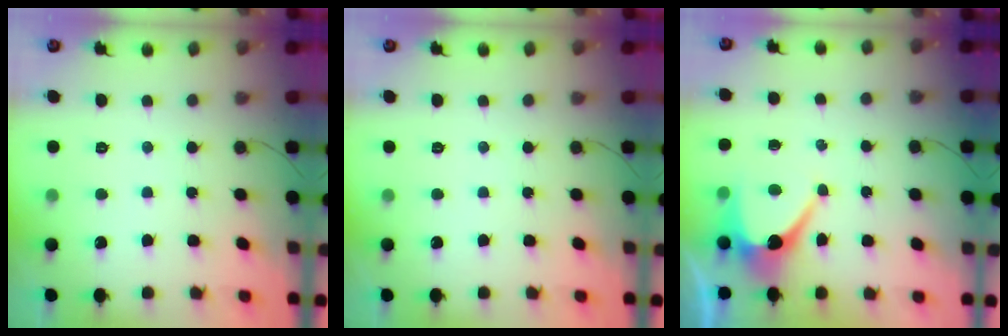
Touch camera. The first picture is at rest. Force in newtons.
{"total": 0.0}
{"total": 7.0, "press": 6.9, "slide": 0.7}